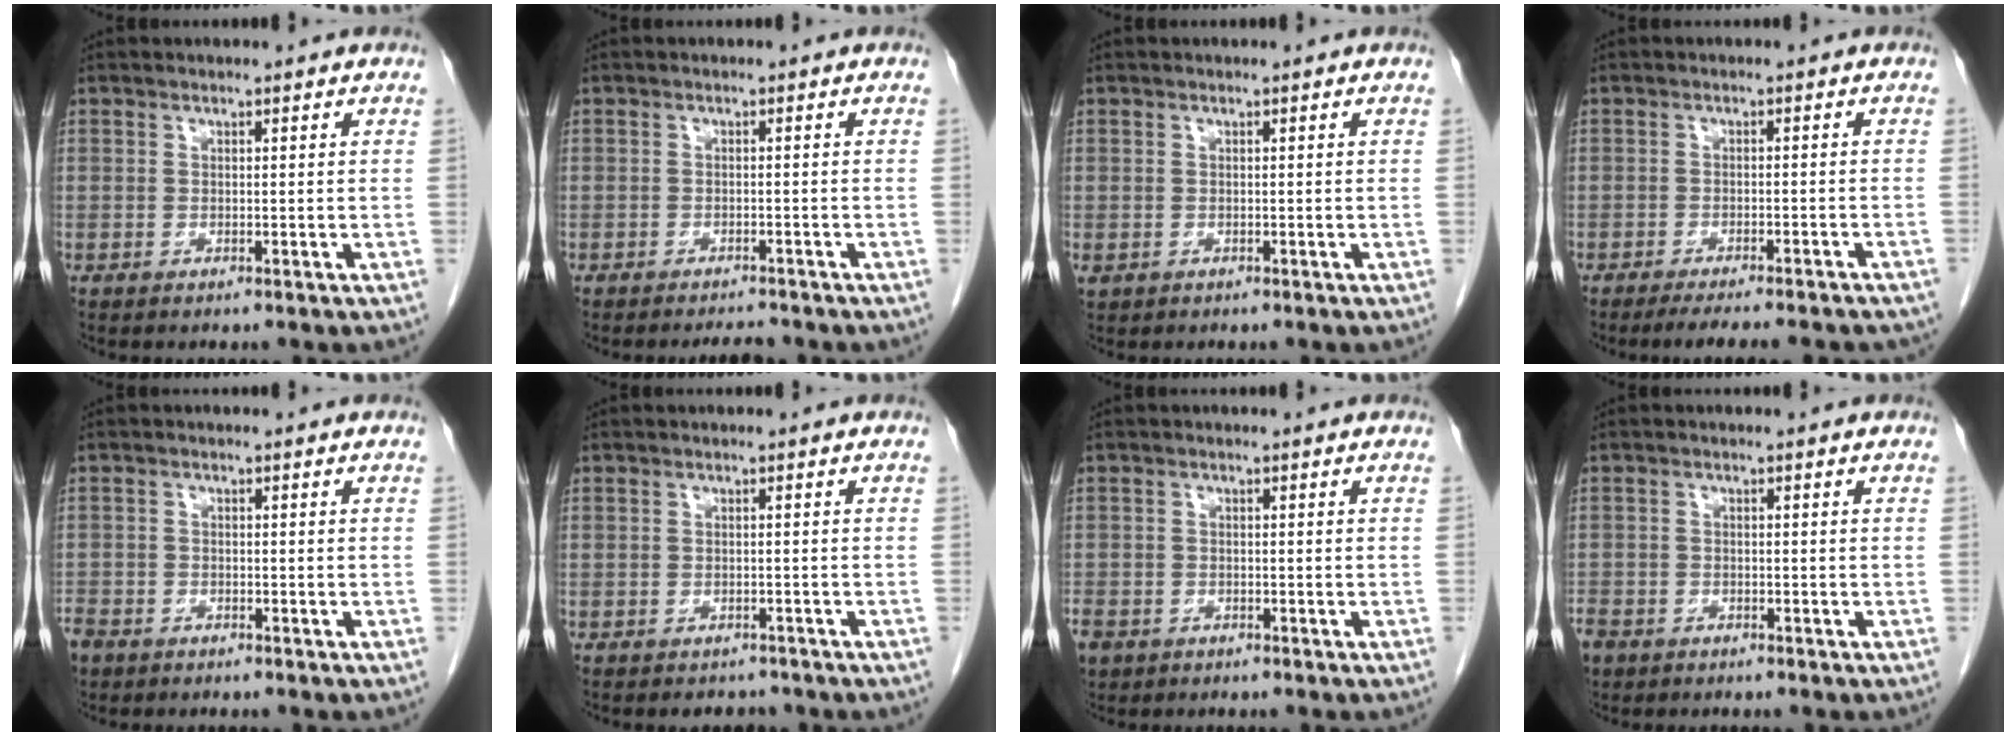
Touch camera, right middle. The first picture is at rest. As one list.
[{"total": 2.0, "force": [-2.0, 0.2, 0.5], "torque": [-0.013, -0.009, -0.026]}, {"total": 0.8, "force": [-0.1, 0.7, 0.3], "torque": [-0.009, 0.001, 0.006]}, {"total": 12.5, "force": [-11.0, 2.0, 5.7], "torque": [-0.074, -0.010, -0.132]}, {"total": 4.5, "force": [-3.5, 2.6, 1.2], "torque": [-0.030, -0.003, -0.063]}, {"total": 2.7, "force": [-2.4, 1.2, 0.2], "torque": [-0.009, -0.002, -0.033]}, {"total": 6.1, "force": [-3.7, 4.3, 2.2], "torque": [-0.066, -0.007, -0.061]}, {"total": 5.1, "force": [-3.6, 3.3, 1.6], "torque": [-0.044, -0.004, -0.064]}]